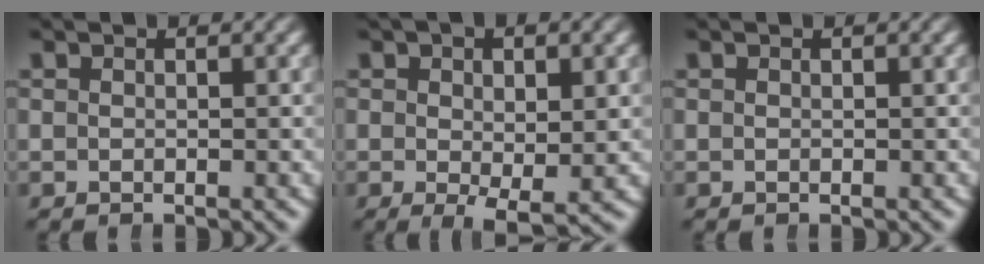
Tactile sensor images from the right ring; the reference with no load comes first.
{"total": 3.2, "force": [-0.9, 1.2, 2.9], "torque": [-0.048, -0.018, -0.005]}
{"total": 0.0}